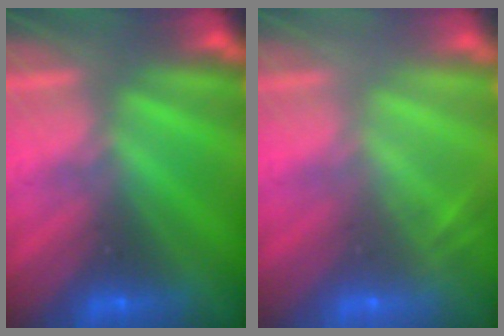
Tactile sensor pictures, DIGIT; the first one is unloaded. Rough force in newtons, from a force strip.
{"total": 2.0}